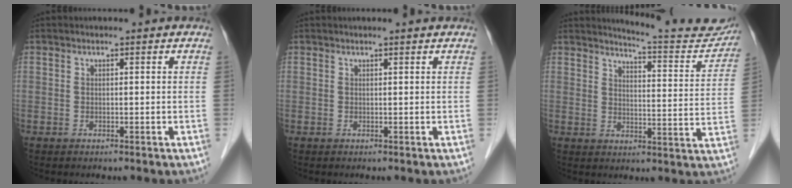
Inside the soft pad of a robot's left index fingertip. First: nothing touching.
{"total": 1.3, "force": [1.2, -0.2, 0.5], "torque": [-0.012, 0.007, 0.019]}
{"total": 13.2, "force": [12.8, 1.3, 2.9], "torque": [-0.030, -0.046, 0.148]}